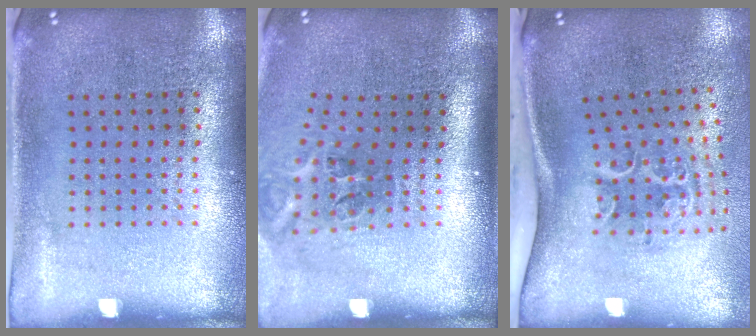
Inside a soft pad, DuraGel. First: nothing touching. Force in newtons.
{"total": 2.2, "press": 1.4, "slide": 1.7}
{"total": 2.3, "press": 1.4, "slide": 1.9}